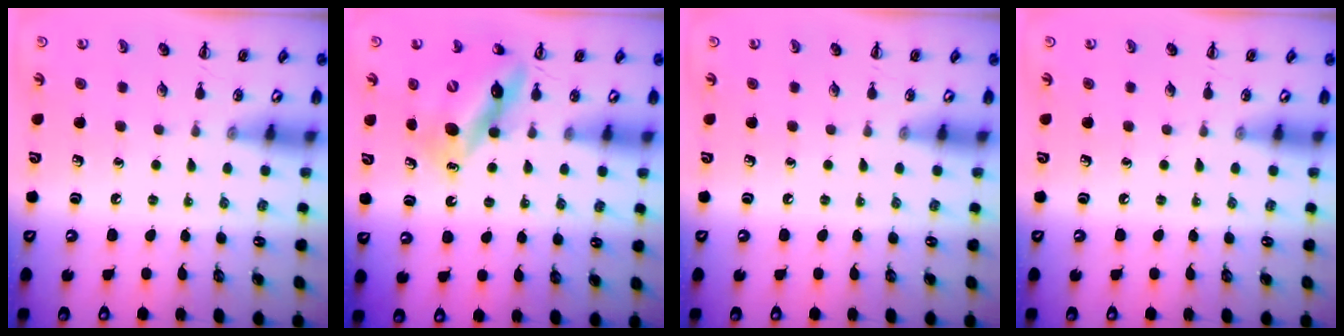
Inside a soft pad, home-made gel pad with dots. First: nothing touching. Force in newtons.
{"total": 11.4, "press": 10.9, "slide": 3.3}
{"total": 0.0}
{"total": 0.0}